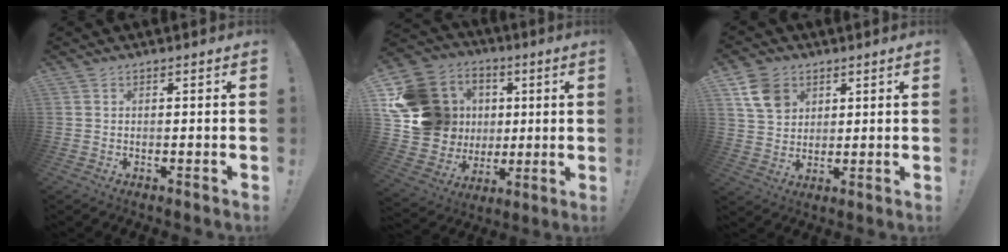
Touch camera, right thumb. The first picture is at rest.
{"total": 22.6, "force": [3.8, 20.0, 9.8], "torque": [-0.164, -0.011, 0.126]}
{"total": 9.7, "force": [4.9, 7.3, 4.2], "torque": [-0.060, -0.018, 0.098]}